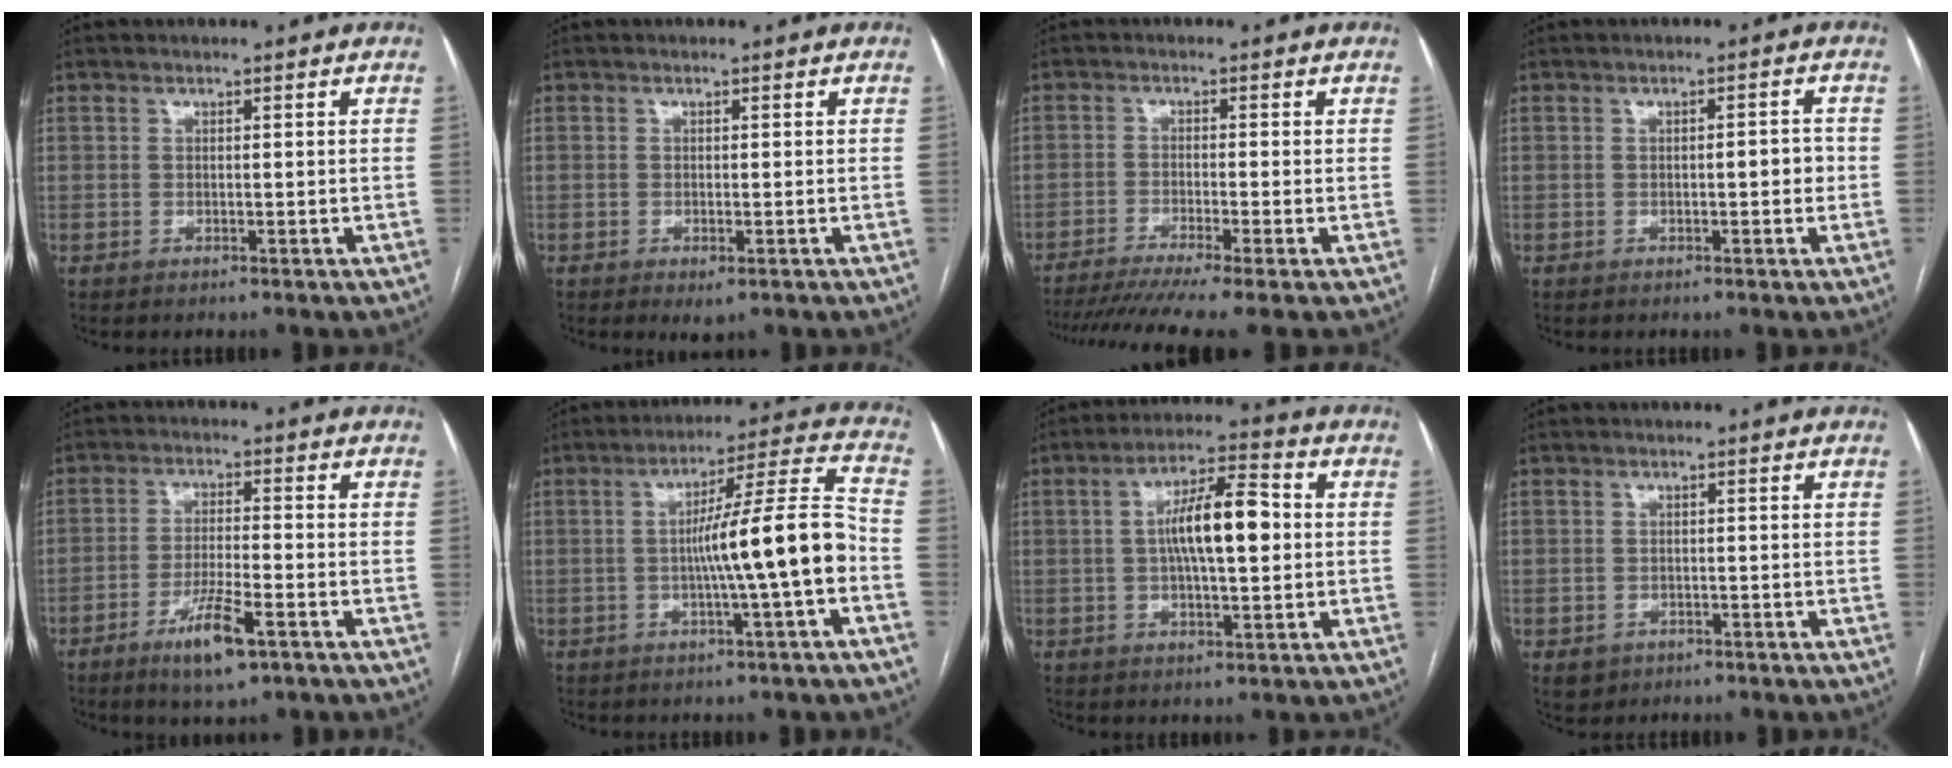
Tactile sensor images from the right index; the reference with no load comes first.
{"total": 2.0, "force": [-0.9, 0.7, 1.6], "torque": [-0.021, -0.002, -0.007]}
{"total": 10.1, "force": [-7.9, -0.9, 6.2], "torque": [-0.089, -0.018, -0.122]}
{"total": 2.4, "force": [-0.4, 0.8, 2.3], "torque": [-0.028, 0.005, -0.005]}
{"total": 7.7, "force": [-4.3, 1.2, 6.3], "torque": [-0.120, -0.011, -0.071]}
{"total": 12.6, "force": [-2.5, -0.6, 12.4], "torque": [-0.195, 0.018, -0.041]}
{"total": 10.6, "force": [0.7, 2.6, 10.3], "torque": [-0.187, 0.021, 0.010]}
{"total": 2.7, "force": [-1.2, 2.3, 0.6], "torque": [-0.005, 0.004, -0.010]}